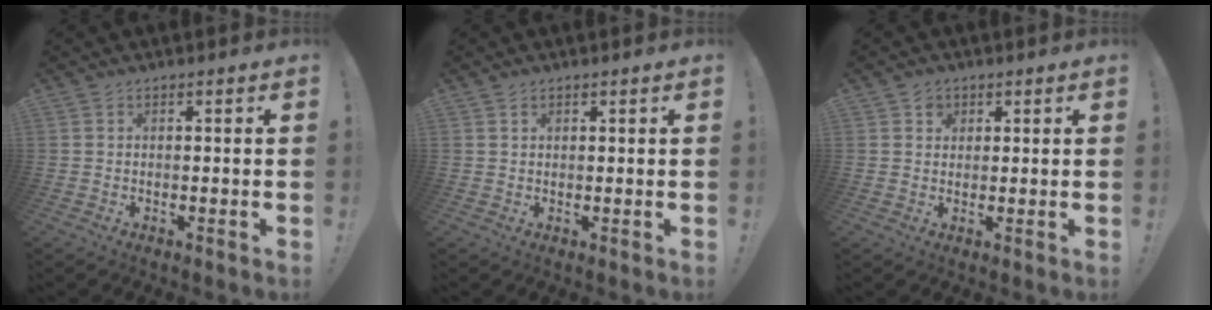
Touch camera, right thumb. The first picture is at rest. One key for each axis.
{"total": 1.1, "fx": 0.9, "fy": 0.5, "fz": 0.3, "tx": -0.006, "ty": -0.001, "tz": 0.018}
{"total": 2.3, "fx": 1.2, "fy": 2.0, "fz": 0.4, "tx": 0.003, "ty": -0.007, "tz": 0.018}